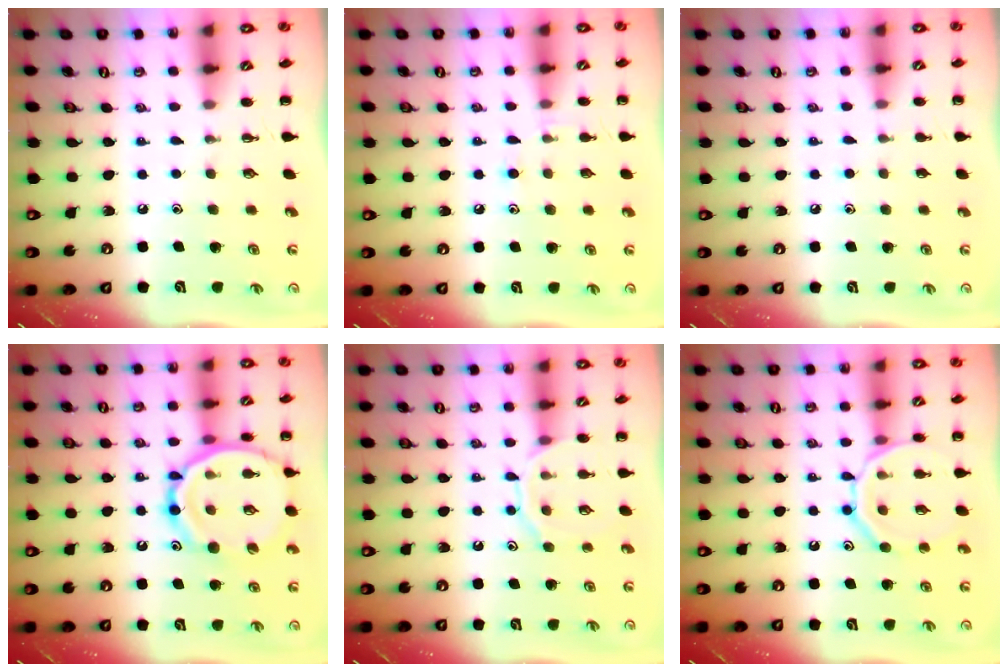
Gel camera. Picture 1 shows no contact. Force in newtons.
{"total": 6.8, "press": 6.4, "slide": 2.3}
{"total": 2.9, "press": 2.6, "slide": 1.2}
{"total": 18.5, "press": 18.3, "slide": 2.4}
{"total": 10.0, "press": 10.0, "slide": 0.6}
{"total": 14.0, "press": 14.0, "slide": 1.2}